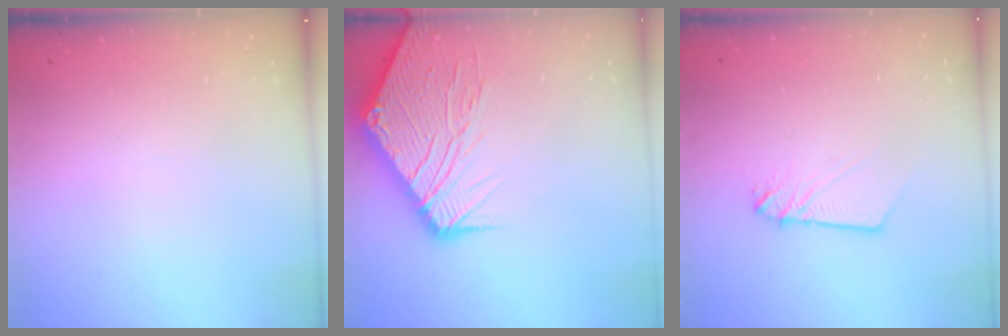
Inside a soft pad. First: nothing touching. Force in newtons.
{"total": 17.5, "press": 17.4, "slide": 2.2}
{"total": 3.2, "press": 3.2, "slide": 0.2}